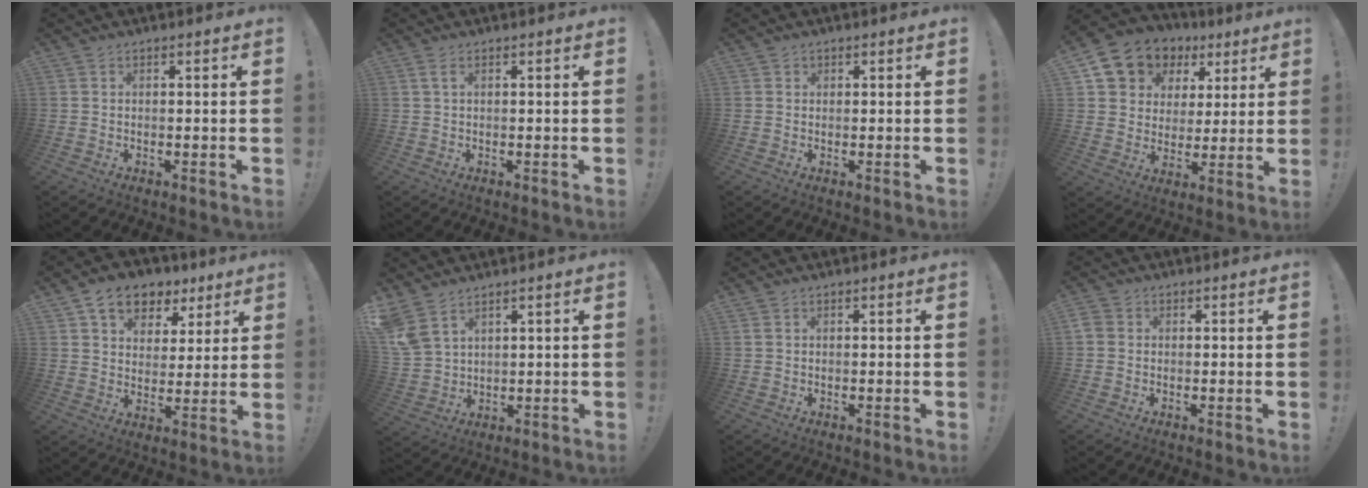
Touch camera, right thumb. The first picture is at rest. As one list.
[{"total": 2.0, "force": [0.8, 0.6, 1.7], "torque": [-0.040, 0.004, 0.015]}, {"total": 0.8, "force": [0.5, 0.6, 0.0], "torque": [0.004, -0.001, 0.008]}, {"total": 11.3, "force": [5.8, 9.0, 3.5], "torque": [-0.059, -0.036, 0.118]}, {"total": 11.3, "force": [7.0, 7.7, 4.4], "torque": [-0.069, -0.036, 0.134]}, {"total": 7.6, "force": [5.3, 3.7, 4.0], "torque": [-0.093, -0.020, 0.109]}, {"total": 0.6, "force": [0.3, 0.4, 0.3], "torque": [-0.014, 0.005, 0.007]}, {"total": 2.8, "force": [0.4, 2.3, 1.5], "torque": [-0.029, 0.009, 0.010]}]